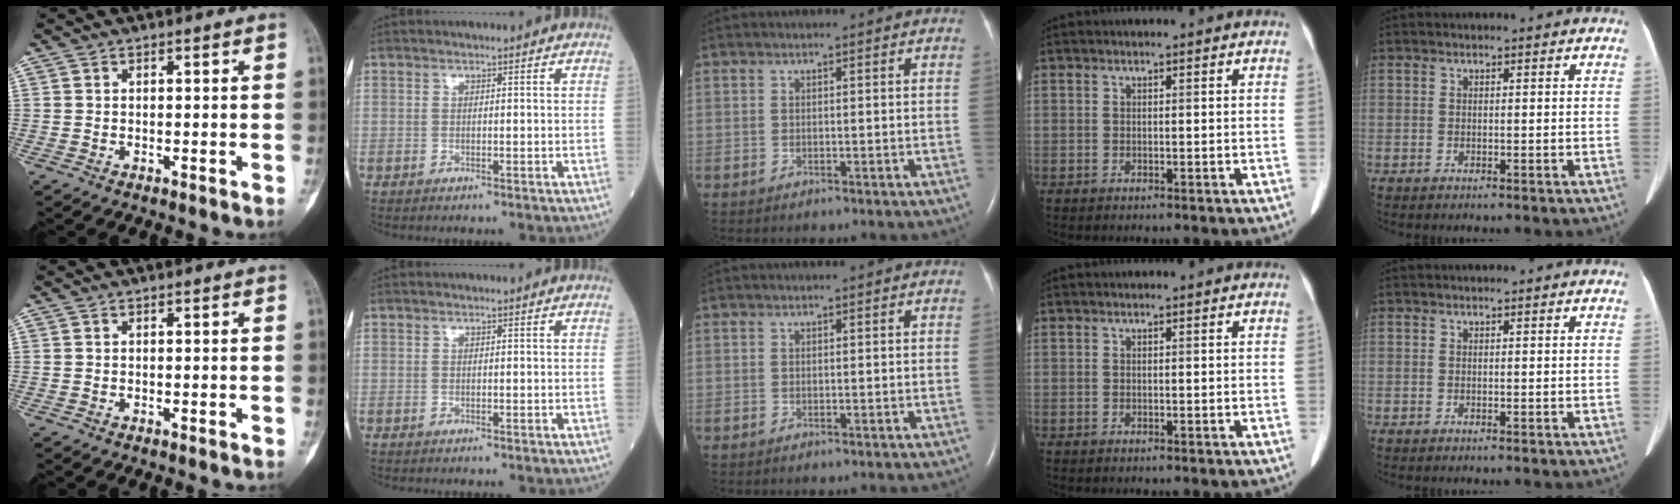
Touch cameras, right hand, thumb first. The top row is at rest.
{}